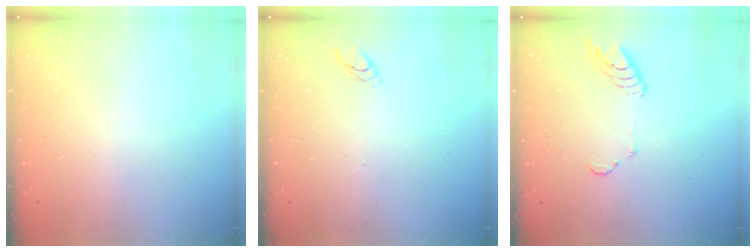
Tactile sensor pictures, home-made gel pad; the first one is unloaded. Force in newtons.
{"total": 3.3, "press": 3.3, "slide": 0.3}
{"total": 7.5, "press": 7.5, "slide": 0.8}